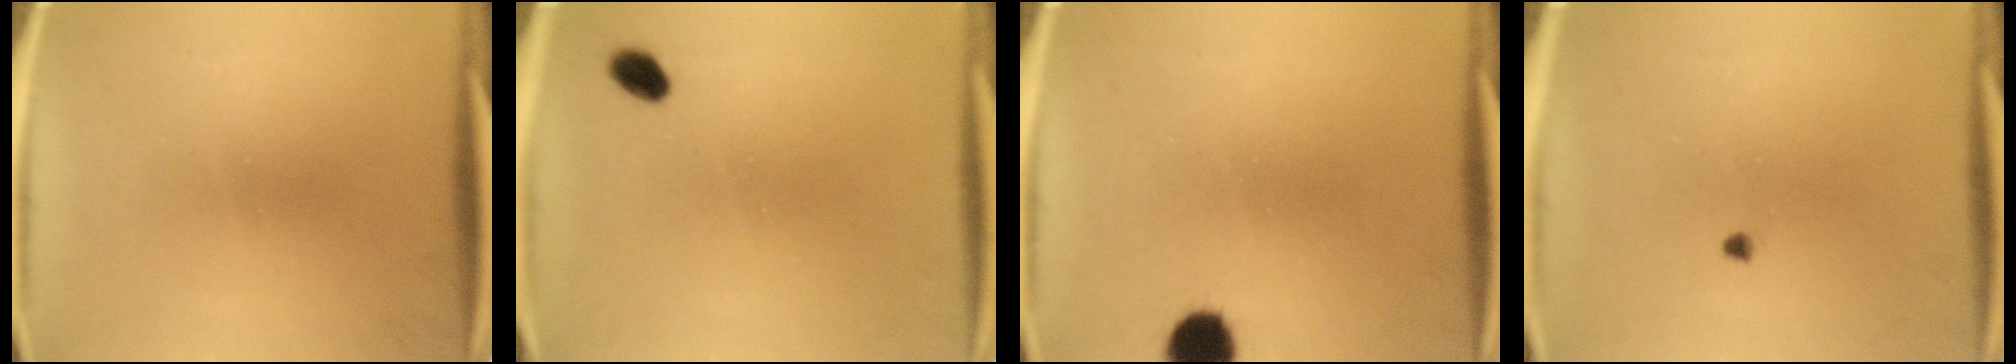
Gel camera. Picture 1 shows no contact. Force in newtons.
{"total": 2.8}
{"total": 6.4}
{"total": 0.7}